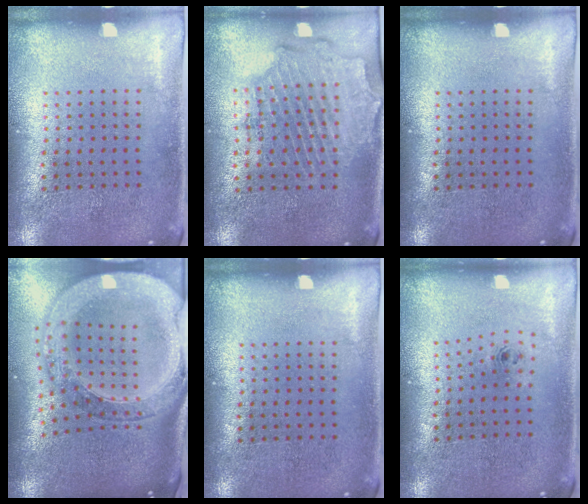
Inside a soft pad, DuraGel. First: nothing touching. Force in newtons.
{"total": 1.9, "press": 1.7, "slide": 0.8}
{"total": 0.0}
{"total": 3.8, "press": 3.0, "slide": 2.4}
{"total": 0.0}
{"total": 0.6, "press": 0.2, "slide": 0.6}